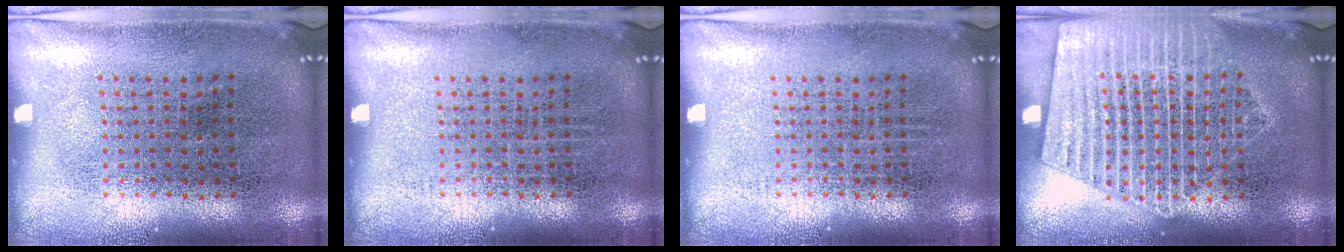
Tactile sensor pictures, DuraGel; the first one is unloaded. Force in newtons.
{"total": 0.0}
{"total": 0.0}
{"total": 3.9, "press": 3.8, "slide": 0.5}